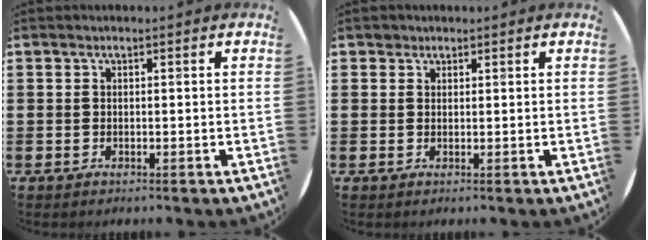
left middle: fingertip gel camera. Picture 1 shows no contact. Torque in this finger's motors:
{"motor_torque": [0.05, -0.03, -0.03, 0.01]}